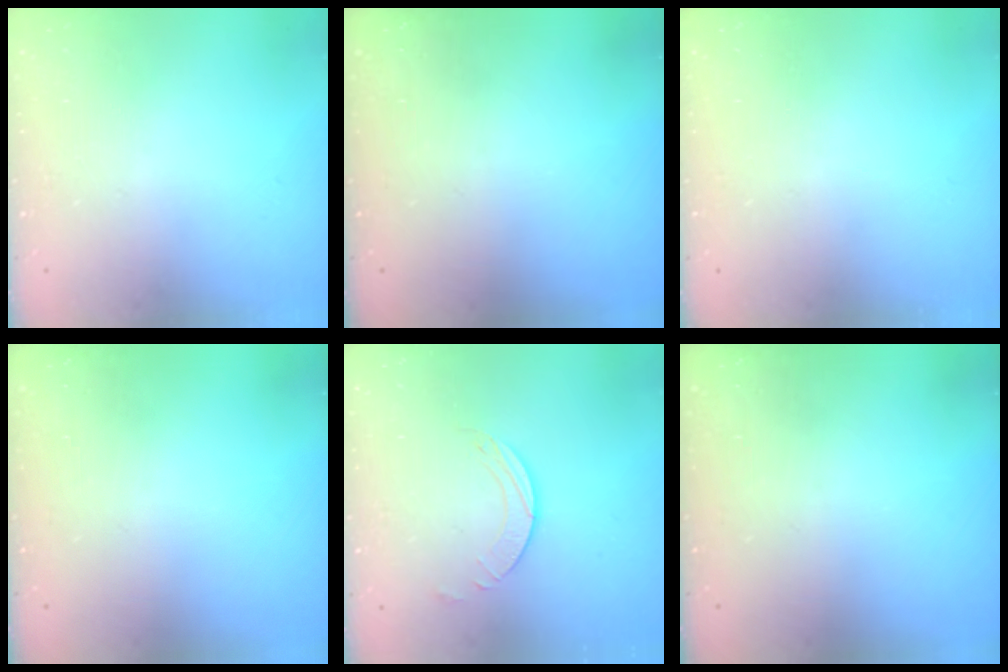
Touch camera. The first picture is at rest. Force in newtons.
{"total": 0.0}
{"total": 0.0}
{"total": 0.0}
{"total": 2.0, "press": 1.9, "slide": 0.3}
{"total": 0.0}